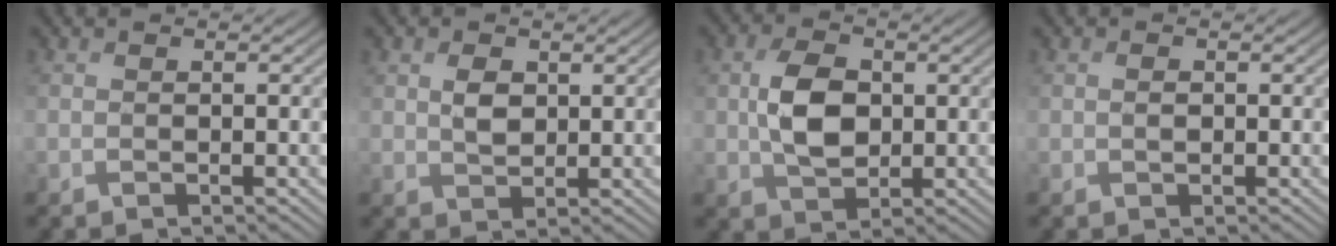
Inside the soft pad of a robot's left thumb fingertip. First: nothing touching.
{"total": 2.7, "force": [0.9, 1.8, 1.7], "torque": [-0.038, -0.003, 0.019]}
{"total": 5.7, "force": [0.4, 3.8, 4.2], "torque": [-0.091, 0.000, 0.008]}
{"total": 0.9, "force": [0.0, 0.6, 0.6], "torque": [-0.012, 0.000, -0.001]}